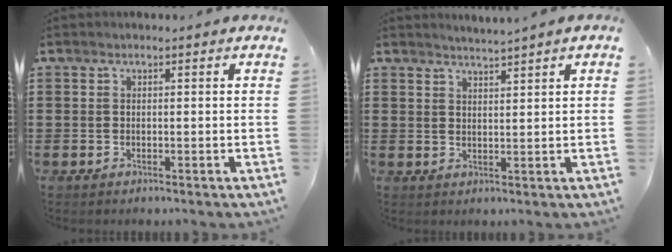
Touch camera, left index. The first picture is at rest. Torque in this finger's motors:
{"motor_torque": [1.08, -1.05, 0.36, 0.06]}